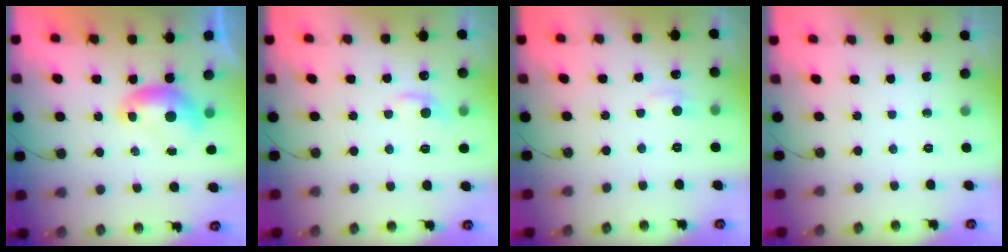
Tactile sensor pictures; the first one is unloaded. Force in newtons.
{"total": 0.9, "press": 0.5, "slide": 0.7}
{"total": 1.8, "press": 1.7, "slide": 0.6}
{"total": 0.0}